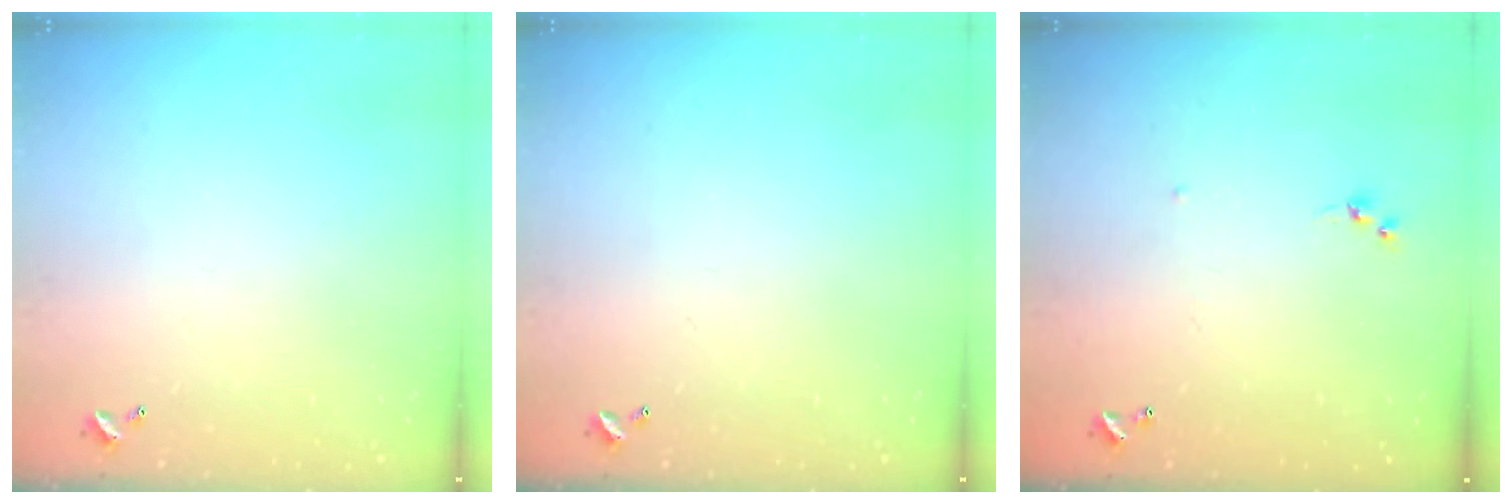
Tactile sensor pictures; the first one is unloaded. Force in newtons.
{"total": 0.0}
{"total": 6.0, "press": 6.0, "slide": 0.7}